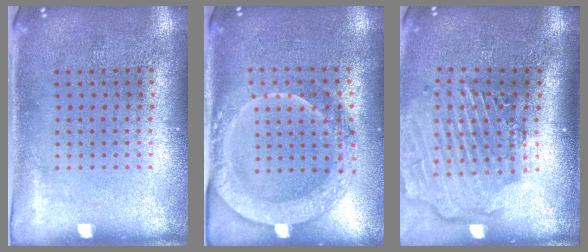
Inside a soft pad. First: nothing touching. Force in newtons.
{"total": 2.0, "press": 1.9, "slide": 0.6}
{"total": 2.9, "press": 2.3, "slide": 1.8}